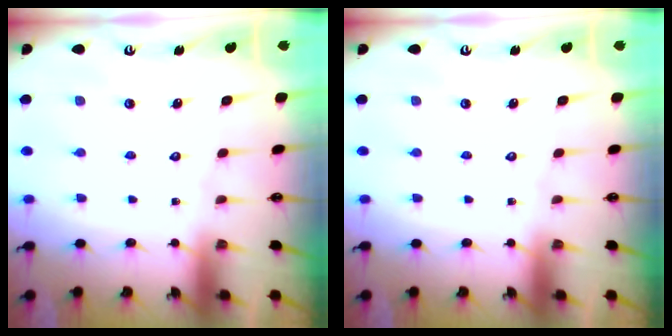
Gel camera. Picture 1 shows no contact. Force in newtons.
{"total": 0.0}